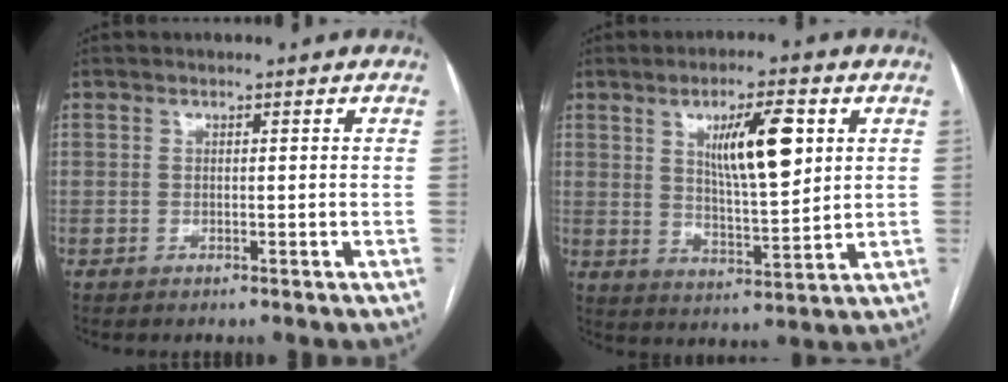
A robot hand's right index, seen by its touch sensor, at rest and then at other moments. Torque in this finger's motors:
{"motor_torque": [0.75, 0.50, 0.43, 0.10]}